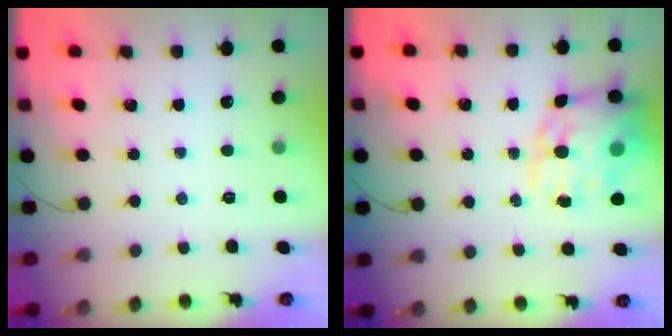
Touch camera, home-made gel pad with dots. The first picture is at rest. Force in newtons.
{"total": 16.3, "press": 15.7, "slide": 4.5}